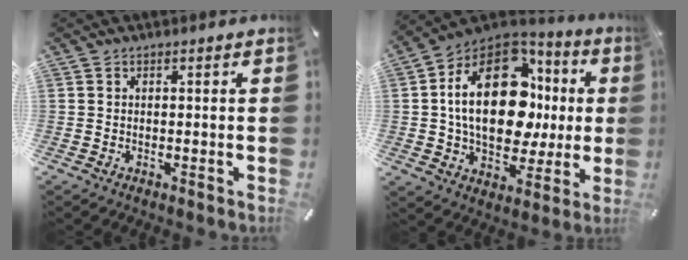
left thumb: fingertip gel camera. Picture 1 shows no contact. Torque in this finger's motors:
{"motor_torque": [2.50, 2.51, 1.63, -1.14, 0.55]}